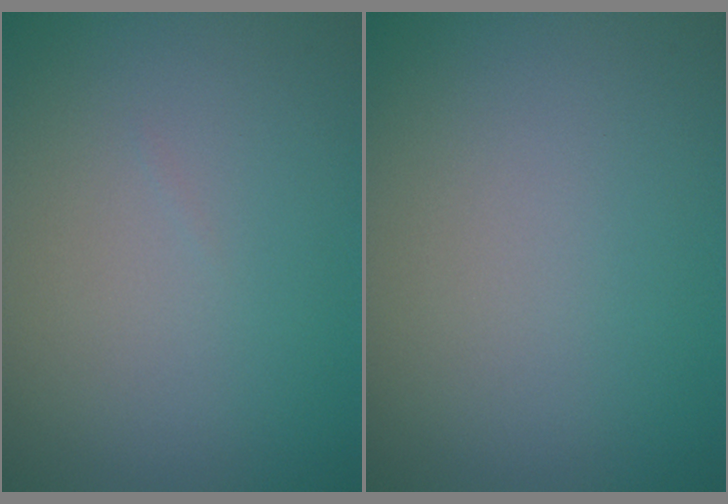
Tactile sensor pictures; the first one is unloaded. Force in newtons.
{"total": 0.0}